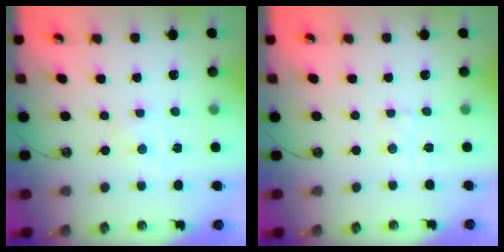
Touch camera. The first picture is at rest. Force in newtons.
{"total": 2.2, "press": 2.2, "slide": 0.6}